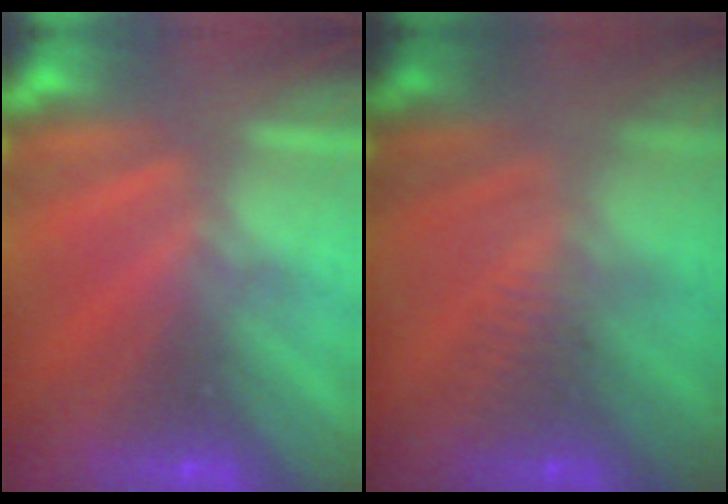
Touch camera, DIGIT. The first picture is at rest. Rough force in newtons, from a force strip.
{"total": 2.8}